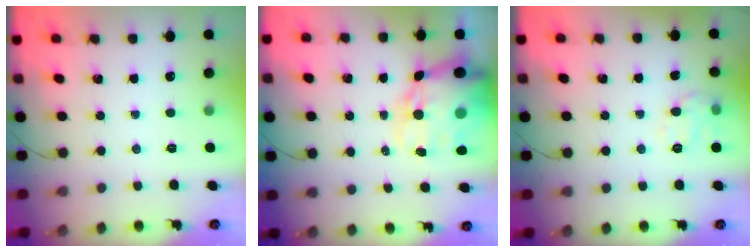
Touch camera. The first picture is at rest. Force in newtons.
{"total": 19.2, "press": 18.7, "slide": 4.0}
{"total": 9.5, "press": 9.5, "slide": 0.5}